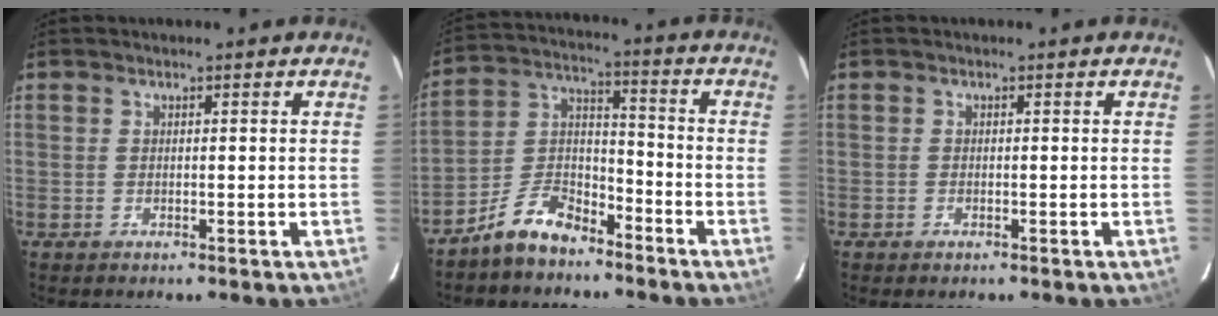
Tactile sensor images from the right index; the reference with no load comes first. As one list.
[{"total": 9.6, "force": [-7.2, 4.5, 4.4], "torque": [-0.103, 0.037, -0.134]}, {"total": 0.7, "force": [-0.6, 0.4, 0.2], "torque": [-0.005, -0.001, -0.011]}]